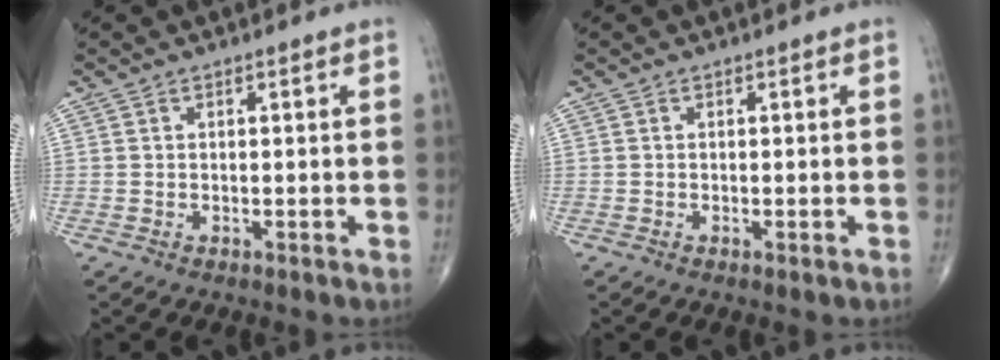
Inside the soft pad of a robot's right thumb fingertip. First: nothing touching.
{"total": 0.6, "force": [-0.2, 0.0, 0.5], "torque": [-0.010, -0.002, -0.003]}